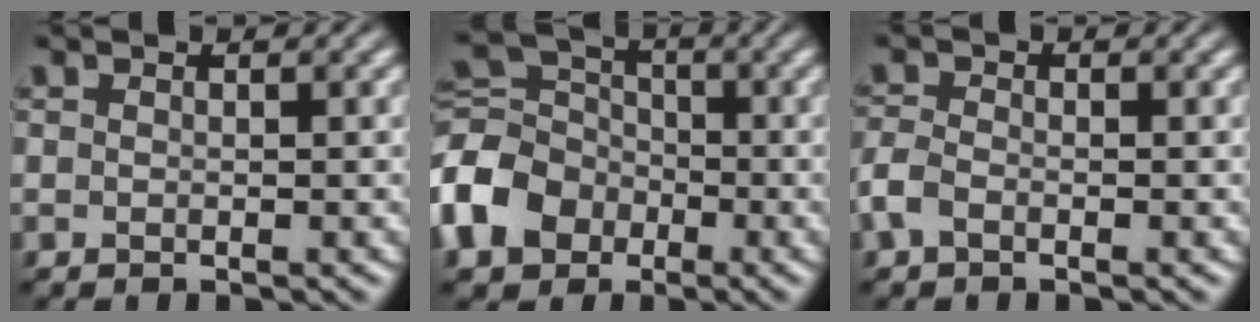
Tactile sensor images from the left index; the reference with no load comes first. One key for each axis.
{"total": 7.6, "fx": -2.8, "fy": 6.0, "fz": 3.6, "tx": -0.090, "ty": 0.013, "tz": -0.079}
{"total": 1.8, "fx": -1.0, "fy": 1.0, "fz": 1.2, "tx": -0.029, "ty": 0.005, "tz": -0.032}